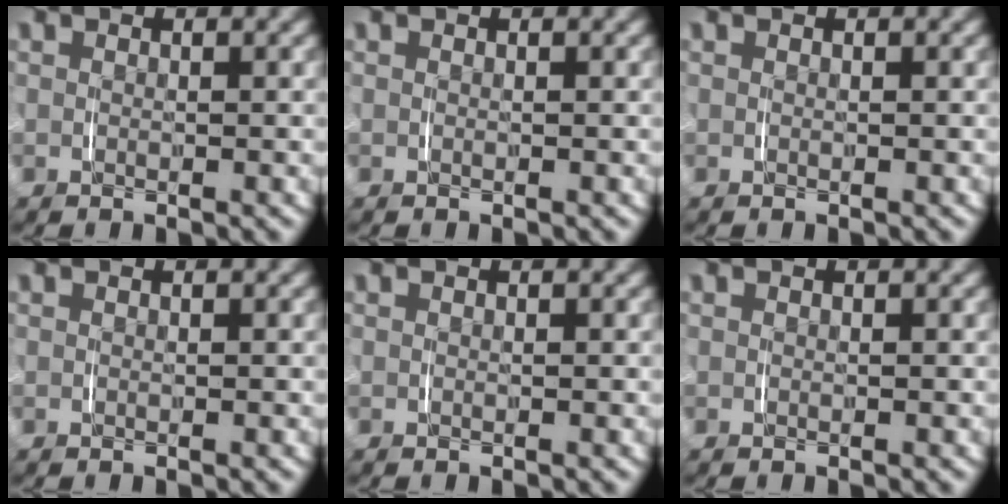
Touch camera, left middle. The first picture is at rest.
{"total": 0.0}
{"total": 0.0}
{"total": 0.0}
{"total": 0.0}
{"total": 0.0}